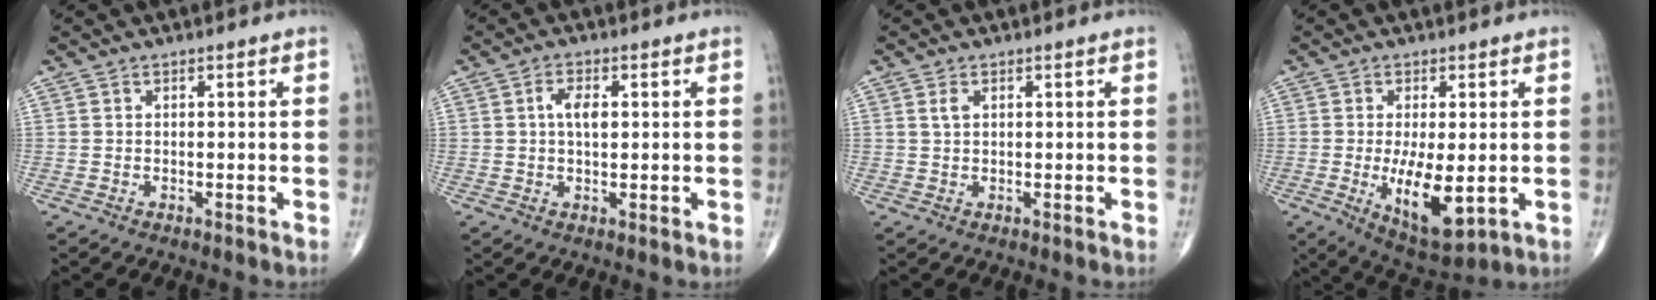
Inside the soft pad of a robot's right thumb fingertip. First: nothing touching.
{"total": 4.3, "force": [0.8, 2.1, 3.6], "torque": [-0.065, -0.003, 0.010]}
{"total": 1.8, "force": [0.7, 1.1, 1.3], "torque": [-0.026, 0.003, 0.015]}
{"total": 10.9, "force": [-1.7, 4.3, 9.9], "torque": [-0.161, -0.025, -0.014]}